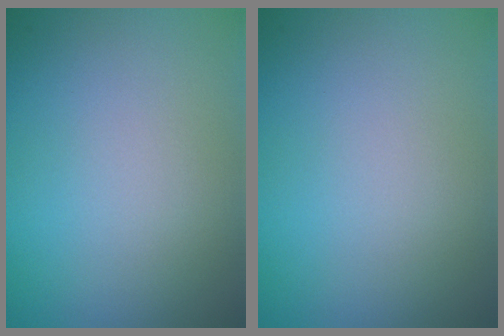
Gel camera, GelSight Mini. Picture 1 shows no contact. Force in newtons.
{"total": 0.0}